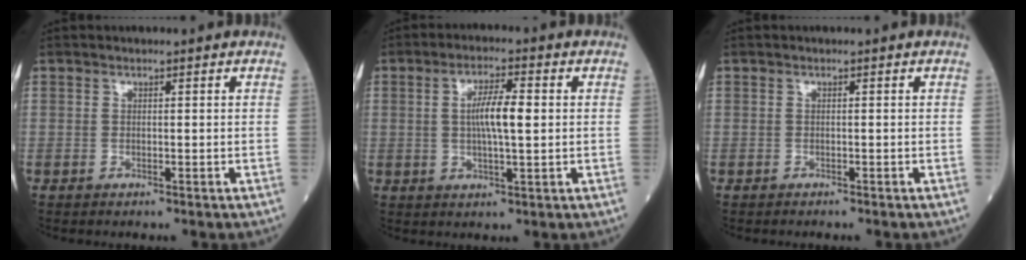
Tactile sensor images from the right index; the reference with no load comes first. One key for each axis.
{"total": 6.5, "fx": 0.7, "fy": 1.0, "fz": 6.3, "tx": -0.112, "ty": 0.008, "tz": 0.012}
{"total": 0.0}